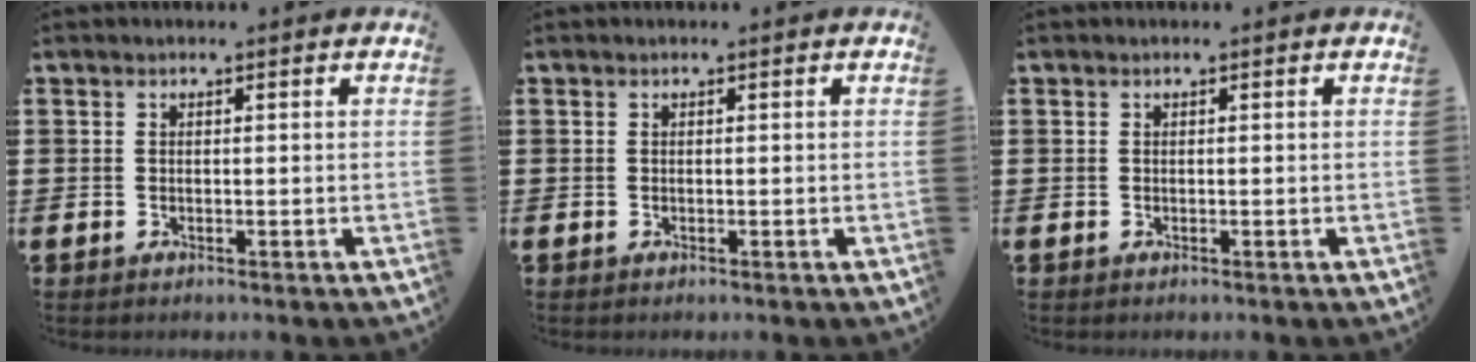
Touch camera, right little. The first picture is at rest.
{"total": 0.0}
{"total": 0.0}